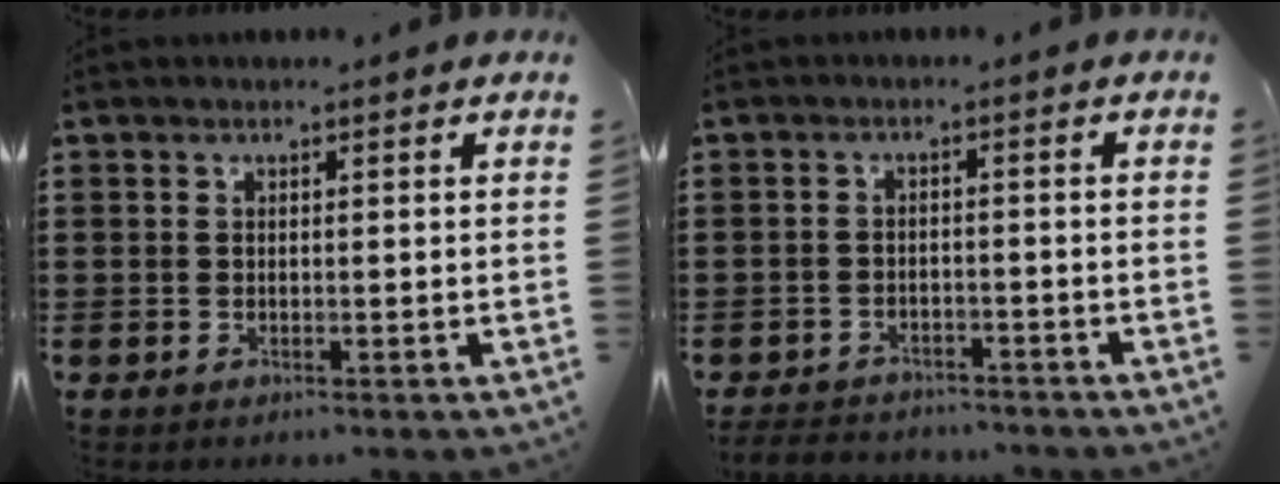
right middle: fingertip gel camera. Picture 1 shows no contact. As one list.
[{"total": 2.8, "force": [-2.8, 0.5, 0.0], "torque": [-0.008, -0.004, -0.060]}]